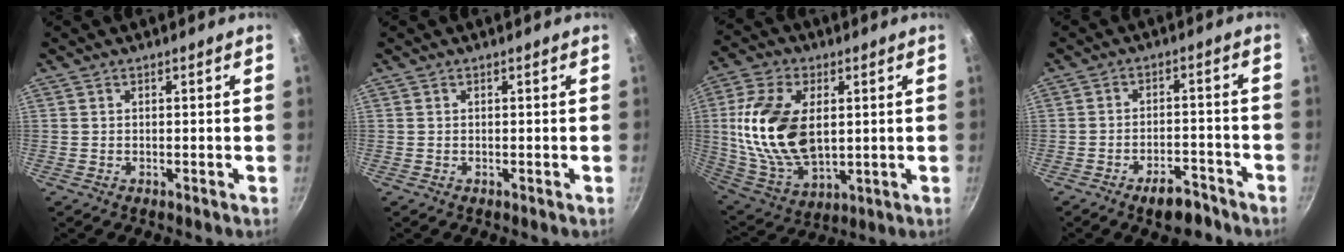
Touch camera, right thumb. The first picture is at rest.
{"total": 0.0}
{"total": 19.2, "force": [2.4, 11.6, 15.1], "torque": [-0.278, -0.011, 0.056]}
{"total": 6.7, "force": [-4.7, 2.9, 3.8], "torque": [-0.036, 0.037, -0.067]}